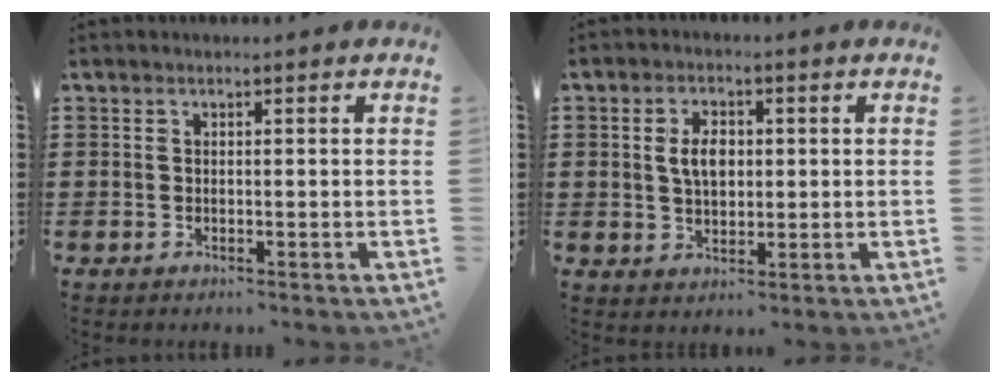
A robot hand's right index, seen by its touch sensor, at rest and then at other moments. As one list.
[{"total": 4.5, "force": [0.5, 2.7, 3.5], "torque": [-0.066, 0.008, 0.006]}]